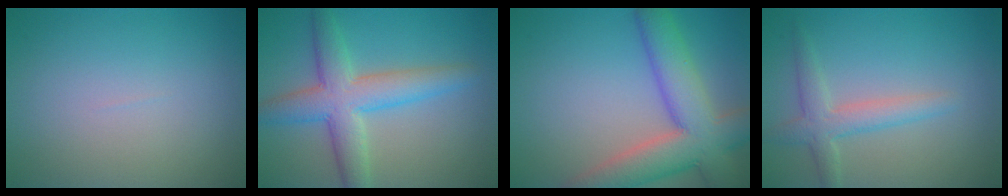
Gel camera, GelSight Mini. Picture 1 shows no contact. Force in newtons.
{"total": 6.2, "press": 6.2, "slide": 0.1}
{"total": 8.9, "press": 8.9, "slide": 0.4}
{"total": 2.9, "press": 2.9, "slide": 0.1}